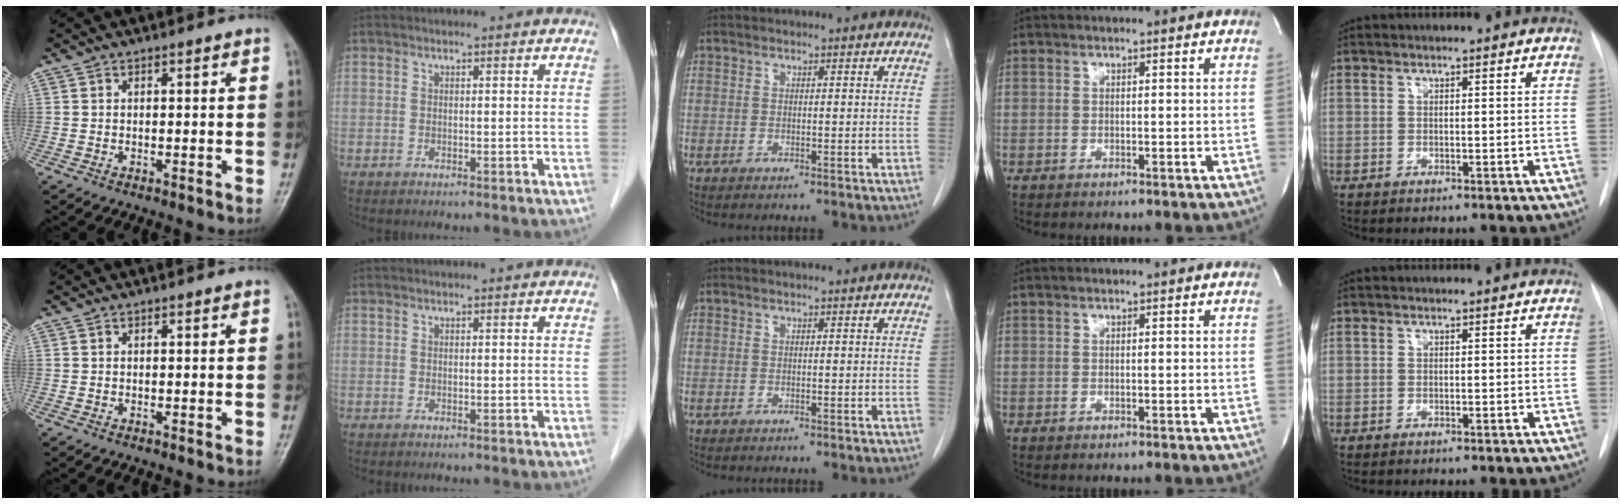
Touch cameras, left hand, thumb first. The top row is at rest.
{}